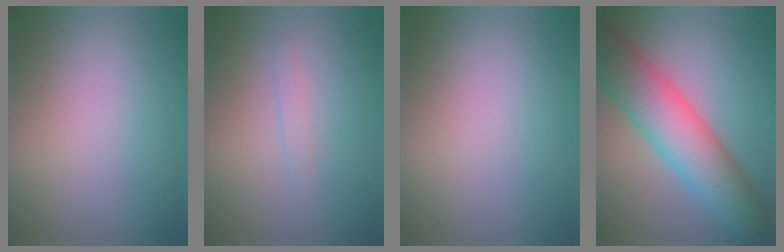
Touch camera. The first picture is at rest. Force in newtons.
{"total": 0.8, "press": 0.8, "slide": 0.0}
{"total": 0.0}
{"total": 9.1, "press": 9.1, "slide": 0.4}